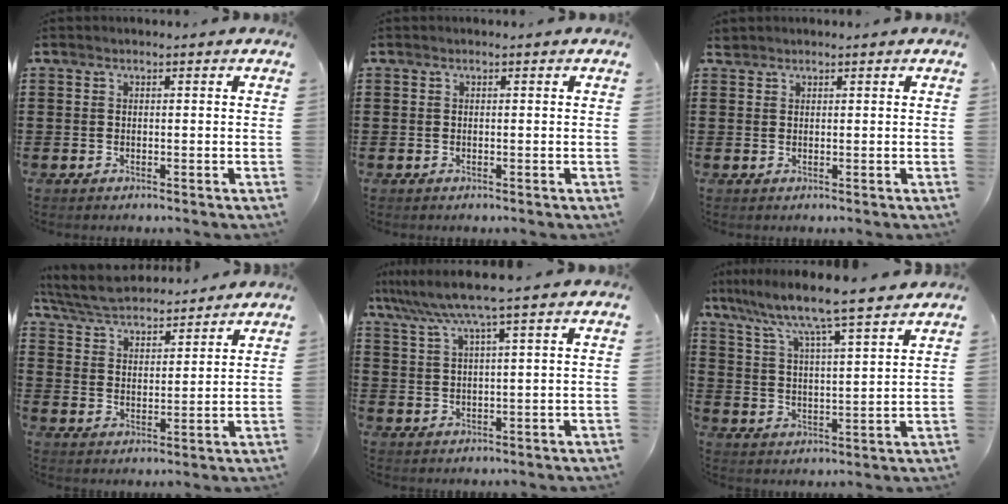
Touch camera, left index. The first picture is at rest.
{"total": 0.0}
{"total": 0.9, "force": [0.8, 0.3, 0.1], "torque": [-0.005, 0.001, 0.017]}
{"total": 6.0, "force": [5.7, 0.9, 1.6], "torque": [-0.055, -0.022, 0.102]}
{"total": 5.6, "force": [3.6, -0.4, 4.2], "torque": [-0.093, -0.009, 0.059]}
{"total": 6.5, "force": [5.9, -0.5, 2.8], "torque": [-0.080, -0.042, 0.093]}